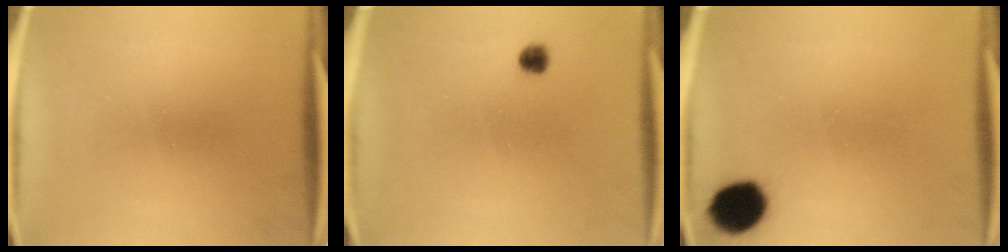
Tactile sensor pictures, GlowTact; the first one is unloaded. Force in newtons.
{"total": 2.4}
{"total": 9.7}